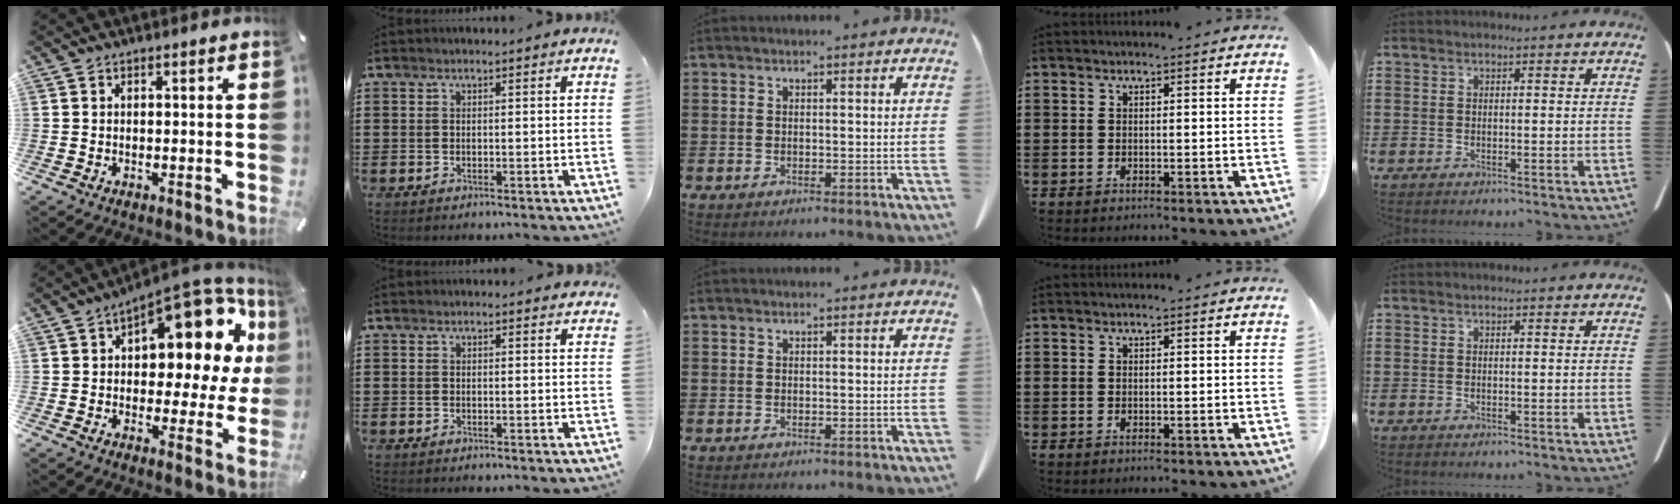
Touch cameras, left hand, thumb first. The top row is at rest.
{"thumb": {"total": 17.3, "force": [8.9, 8.3, 12.3], "torque": [-0.158, -0.078, 0.145]}, "index": {"total": 0.6, "force": [0.4, 0.4, 0.1], "torque": [-0.004, 0.005, 0.007]}}